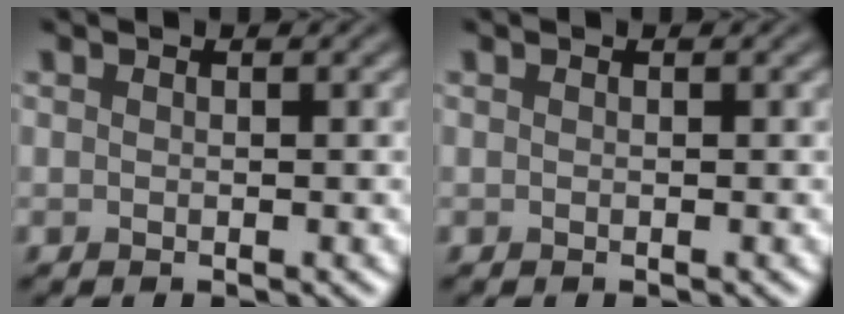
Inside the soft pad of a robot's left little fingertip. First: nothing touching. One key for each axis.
{"total": 0.0}